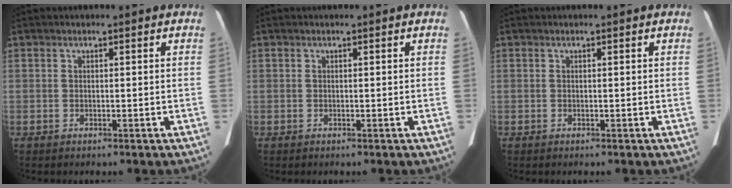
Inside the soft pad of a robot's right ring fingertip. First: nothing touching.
{"total": 0.0}
{"total": 0.0}